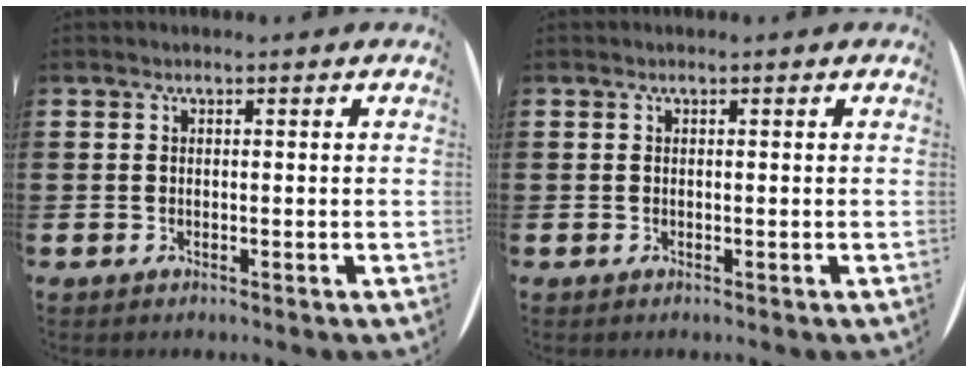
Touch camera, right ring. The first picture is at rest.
{"total": 0.0}